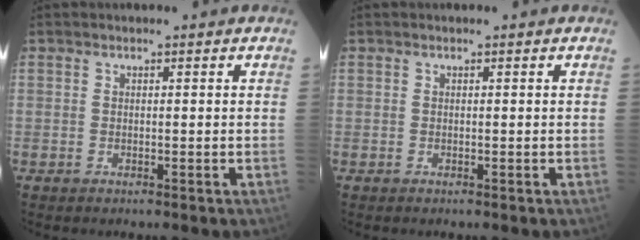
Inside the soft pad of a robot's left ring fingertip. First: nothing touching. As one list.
[{"total": 0.0}]